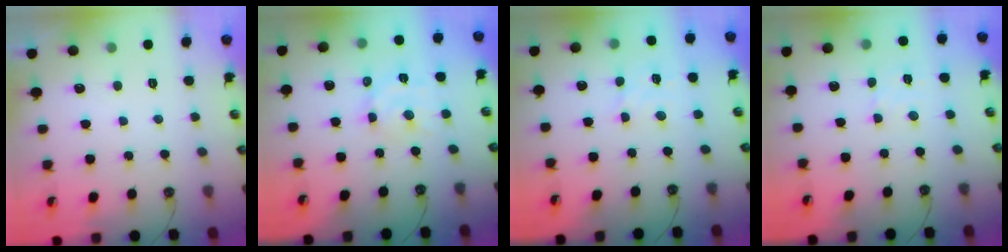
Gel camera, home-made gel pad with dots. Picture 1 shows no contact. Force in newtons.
{"total": 8.8, "press": 8.8, "slide": 0.5}
{"total": 3.9, "press": 3.9, "slide": 0.5}
{"total": 2.8, "press": 2.8, "slide": 0.5}